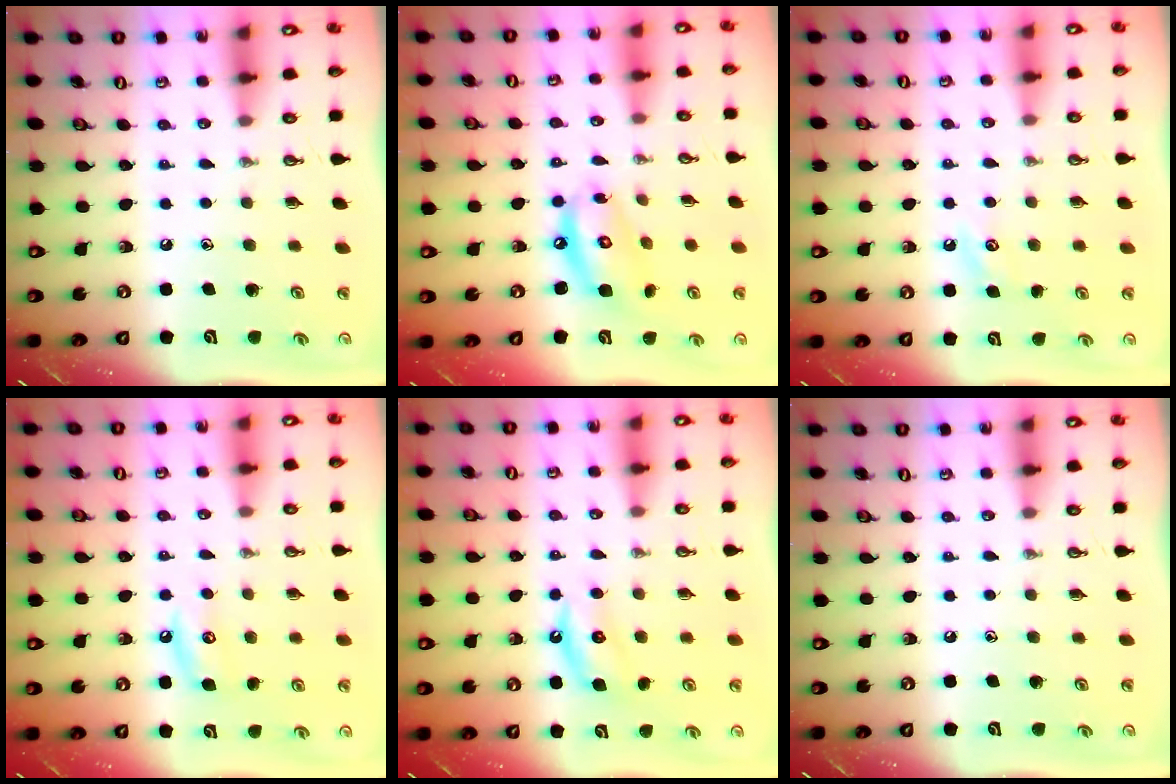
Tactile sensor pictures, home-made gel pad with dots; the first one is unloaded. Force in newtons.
{"total": 10.7, "press": 10.6, "slide": 1.1}
{"total": 3.5, "press": 3.5, "slide": 0.4}
{"total": 5.4, "press": 5.4, "slide": 0.3}
{"total": 4.6, "press": 4.5, "slide": 0.5}
{"total": 0.0}